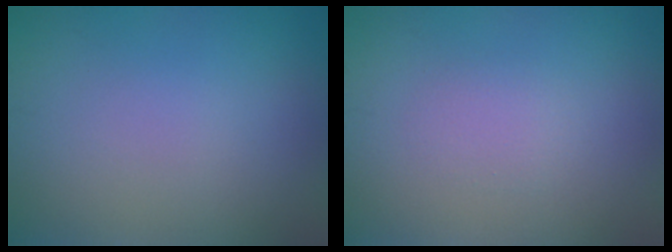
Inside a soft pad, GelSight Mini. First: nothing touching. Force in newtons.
{"total": 1.1, "press": 1.1, "slide": 0.1}